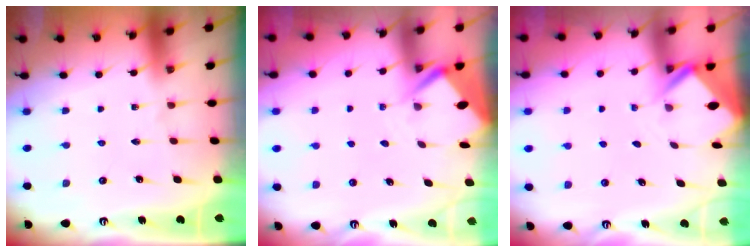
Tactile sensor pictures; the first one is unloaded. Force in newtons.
{"total": 3.4, "press": 3.4, "slide": 0.3}
{"total": 2.4, "press": 2.4, "slide": 0.1}